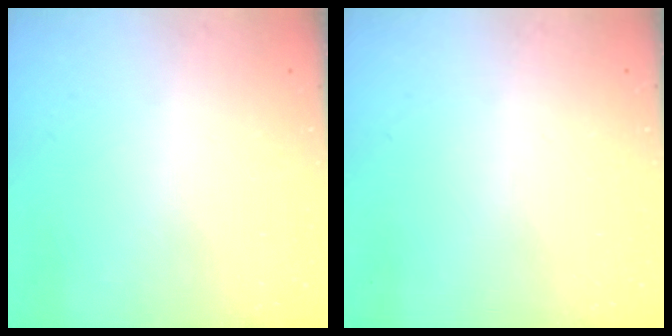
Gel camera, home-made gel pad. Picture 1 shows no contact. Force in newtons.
{"total": 0.0}